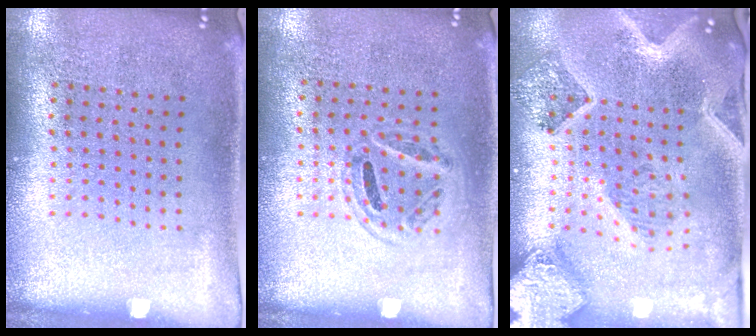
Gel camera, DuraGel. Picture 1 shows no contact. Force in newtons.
{"total": 0.9, "press": 0.8, "slide": 0.5}
{"total": 2.8, "press": 2.5, "slide": 1.3}